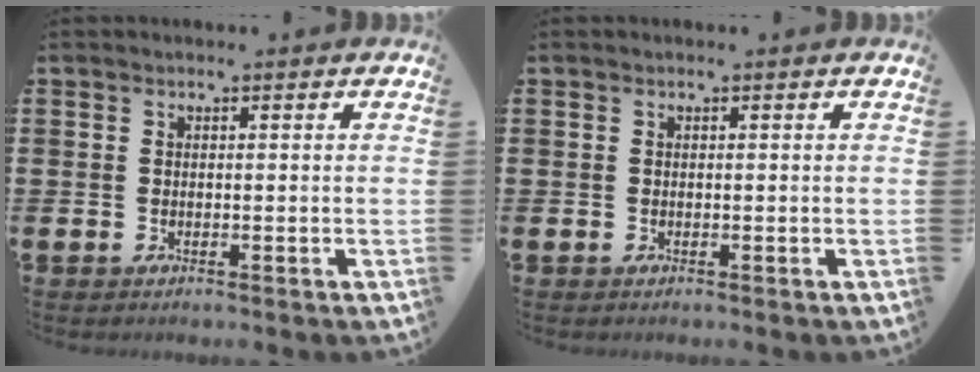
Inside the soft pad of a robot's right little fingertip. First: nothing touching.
{"total": 0.0}